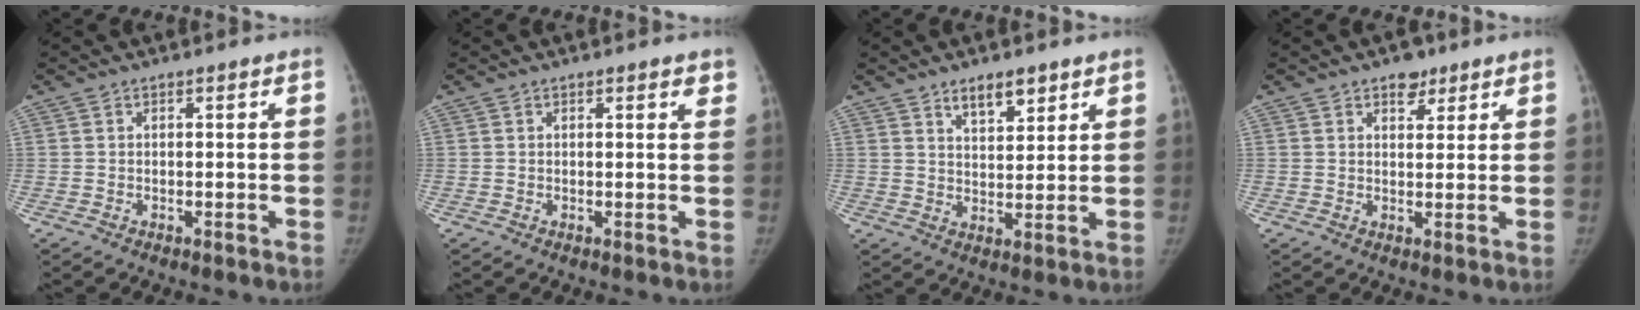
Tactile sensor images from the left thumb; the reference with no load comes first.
{"total": 1.4, "force": [1.0, 0.5, 0.9], "torque": [-0.005, -0.004, 0.009]}
{"total": 5.7, "force": [3.9, 2.4, 3.3], "torque": [-0.032, -0.029, 0.066]}
{"total": 3.8, "force": [2.5, 2.3, 1.6], "torque": [0.000, -0.012, 0.035]}